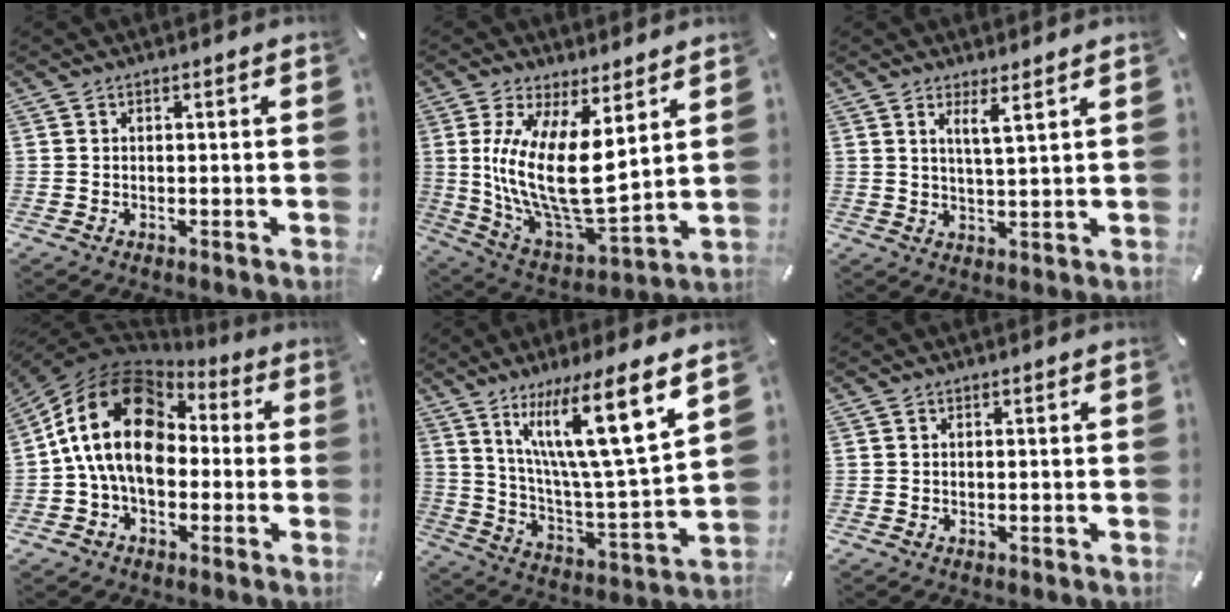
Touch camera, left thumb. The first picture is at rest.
{"total": 17.9, "force": [4.5, 7.5, 15.6], "torque": [-0.332, -0.049, 0.085]}
{"total": 4.4, "force": [3.1, -0.3, 3.1], "torque": [-0.062, -0.015, 0.050]}
{"total": 18.9, "force": [0.9, 13.8, 12.9], "torque": [-0.255, 0.015, 0.011]}
{"total": 18.5, "force": [11.4, 2.9, 14.2], "torque": [-0.244, -0.062, 0.176]}
{"total": 0.0}